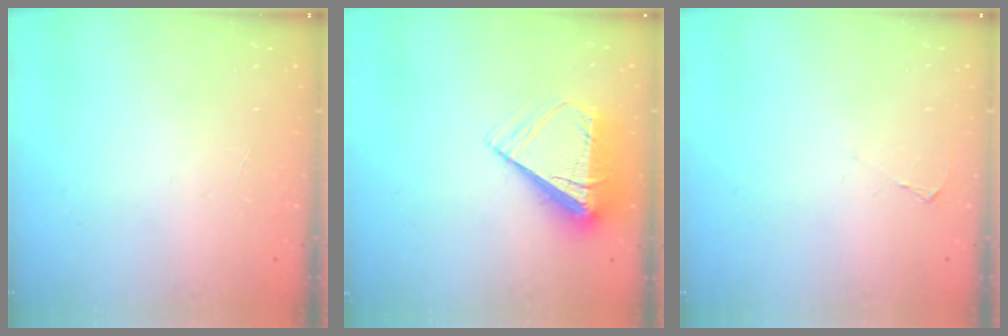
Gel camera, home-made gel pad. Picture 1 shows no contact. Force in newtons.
{"total": 9.5, "press": 9.4, "slide": 1.4}
{"total": 1.7, "press": 1.7, "slide": 0.3}